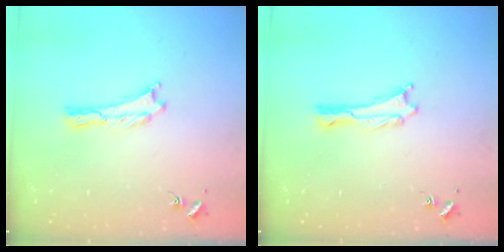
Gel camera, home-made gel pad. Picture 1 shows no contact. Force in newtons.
{"total": 0.0}